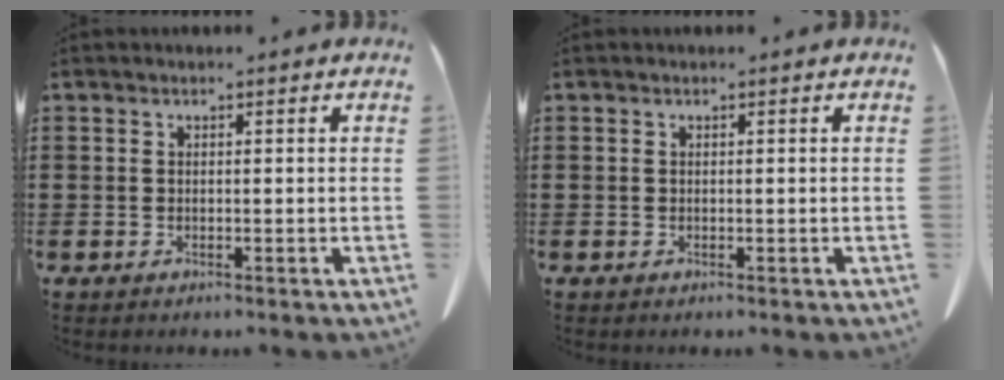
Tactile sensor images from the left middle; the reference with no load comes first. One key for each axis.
{"total": 0.0}